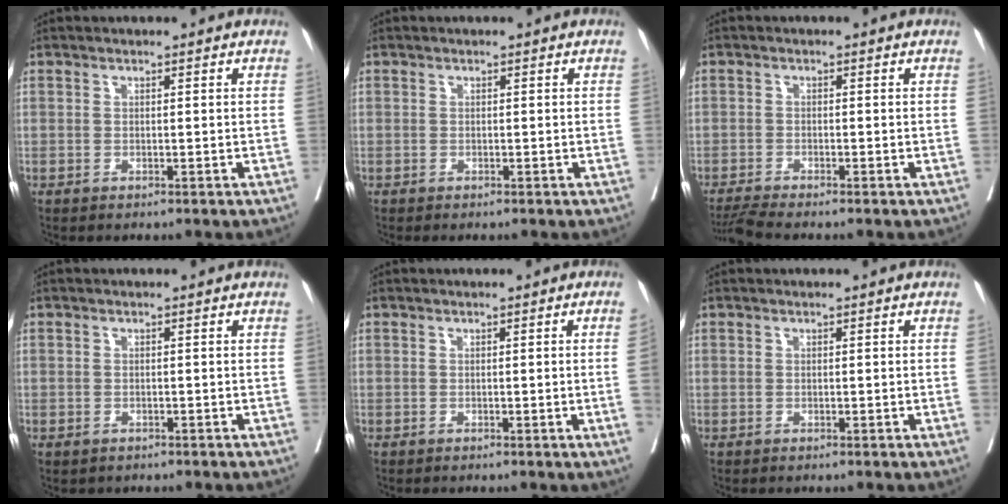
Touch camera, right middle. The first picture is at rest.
{"total": 0.0}
{"total": 3.2, "force": [-2.8, -0.8, 1.2], "torque": [-0.026, -0.015, -0.058]}
{"total": 0.8, "force": [-0.5, 0.7, 0.0], "torque": [-0.006, 0.003, -0.005]}
{"total": 2.3, "force": [-0.2, -0.9, 2.1], "torque": [-0.031, -0.004, 0.001]}
{"total": 0.0}